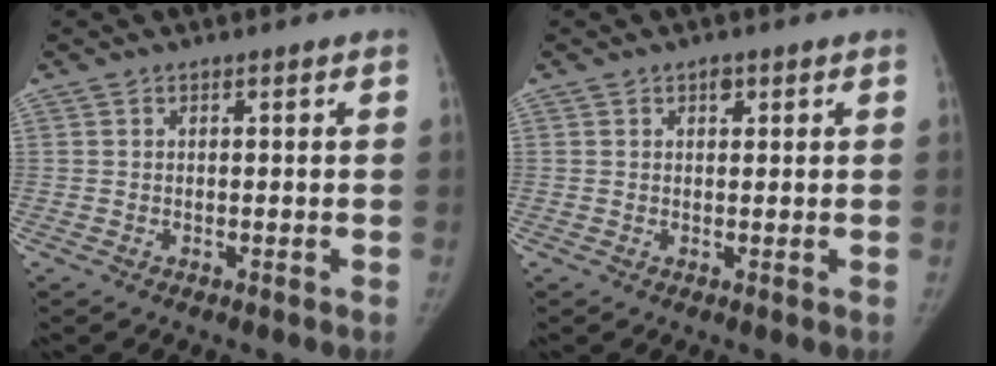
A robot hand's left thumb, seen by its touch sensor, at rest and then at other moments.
{"total": 1.4, "force": [0.7, 0.9, 0.8], "torque": [-0.001, 0.000, 0.006]}